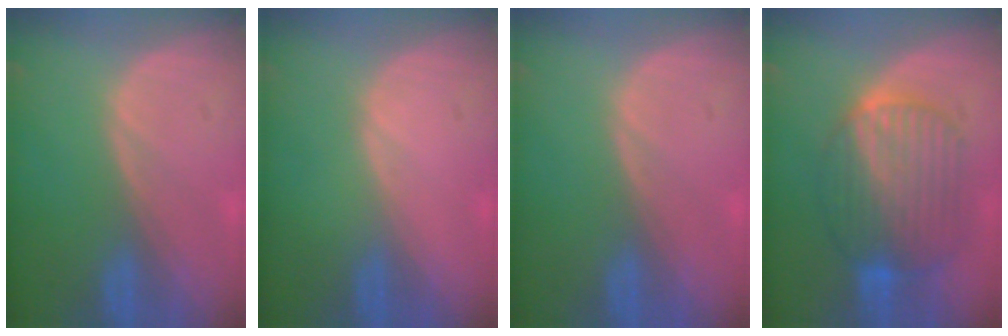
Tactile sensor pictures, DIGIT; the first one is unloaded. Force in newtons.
{"total": 0.0}
{"total": 0.0}
{"total": 10.3, "press": 10.3, "slide": 0.8}